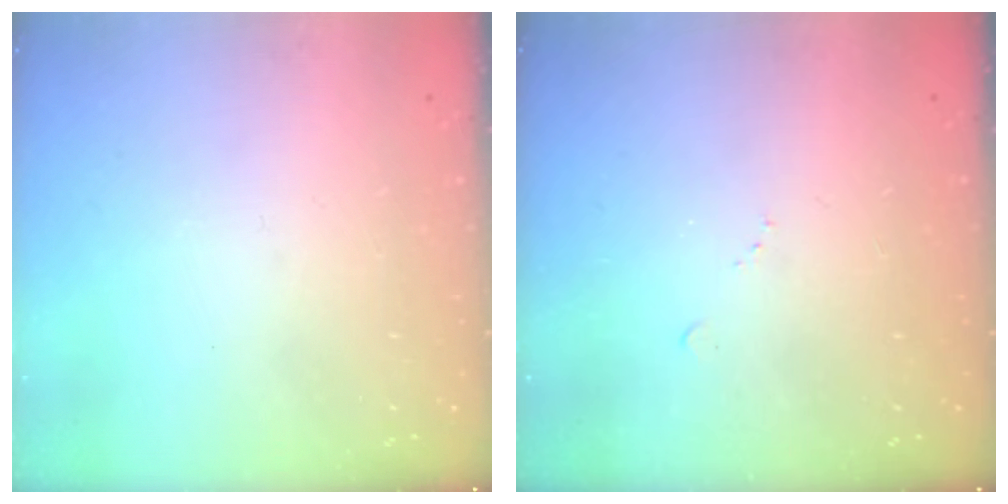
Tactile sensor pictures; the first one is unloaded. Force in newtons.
{"total": 4.4, "press": 4.3, "slide": 0.7}